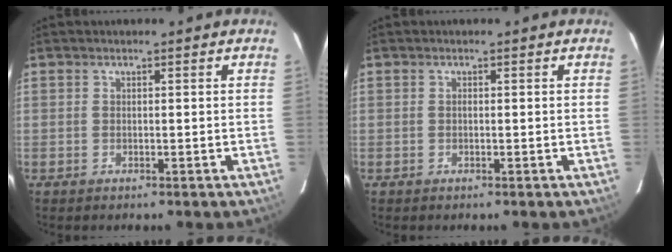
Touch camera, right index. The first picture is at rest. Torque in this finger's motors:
{"motor_torque": [0.17, 0.10, 0.07, 0.02]}